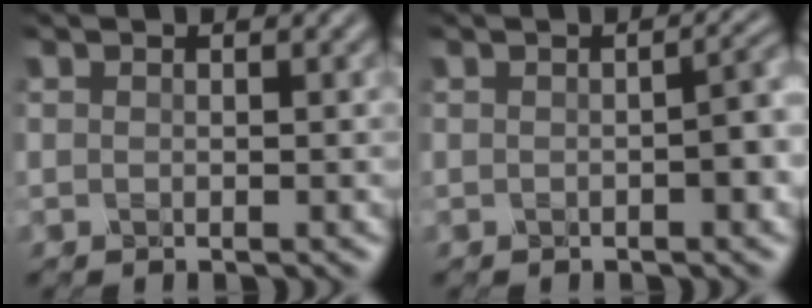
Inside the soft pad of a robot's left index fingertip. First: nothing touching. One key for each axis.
{"total": 4.3, "fx": -0.2, "fy": 2.1, "fz": 3.8, "tx": -0.042, "ty": 0.013, "tz": -0.004}